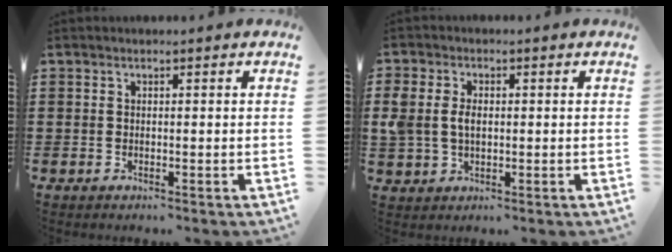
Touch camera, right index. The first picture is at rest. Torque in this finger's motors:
{"motor_torque": [0.77, 0.62, 0.27, 0.15]}